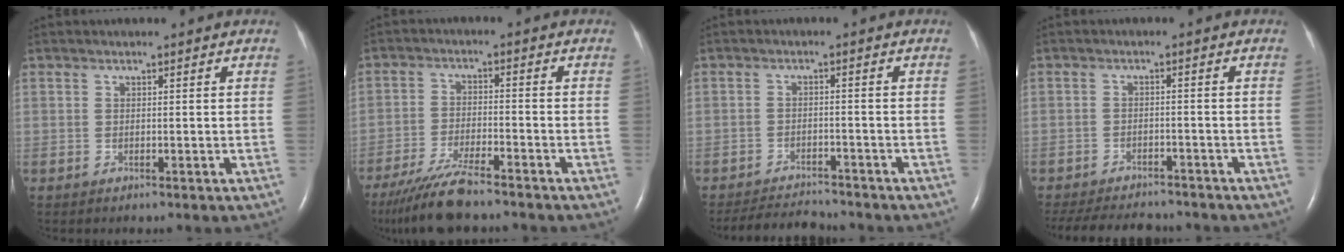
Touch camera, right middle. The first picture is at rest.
{"total": 8.4, "force": [-7.1, 0.7, 4.5], "torque": [-0.089, -0.028, -0.124]}
{"total": 6.3, "force": [-6.2, 0.6, 0.9], "torque": [-0.020, -0.010, -0.100]}
{"total": 13.6, "force": [-12.0, 4.0, 4.9], "torque": [-0.114, -0.010, -0.165]}